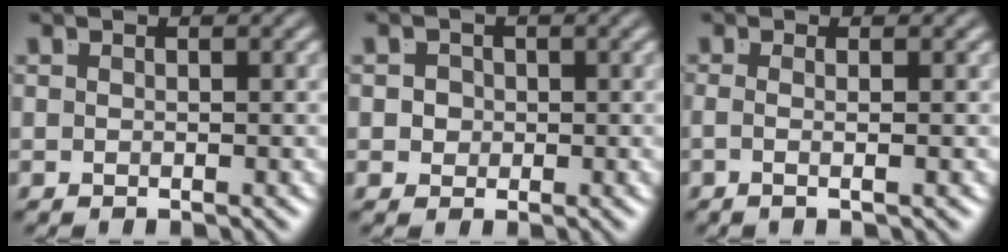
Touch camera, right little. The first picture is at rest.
{"total": 1.8, "force": [0.0, 1.7, 0.6], "torque": [-0.018, -0.009, 0.002]}
{"total": 1.8, "force": [-0.7, -0.8, 1.4], "torque": [-0.039, -0.014, -0.006]}